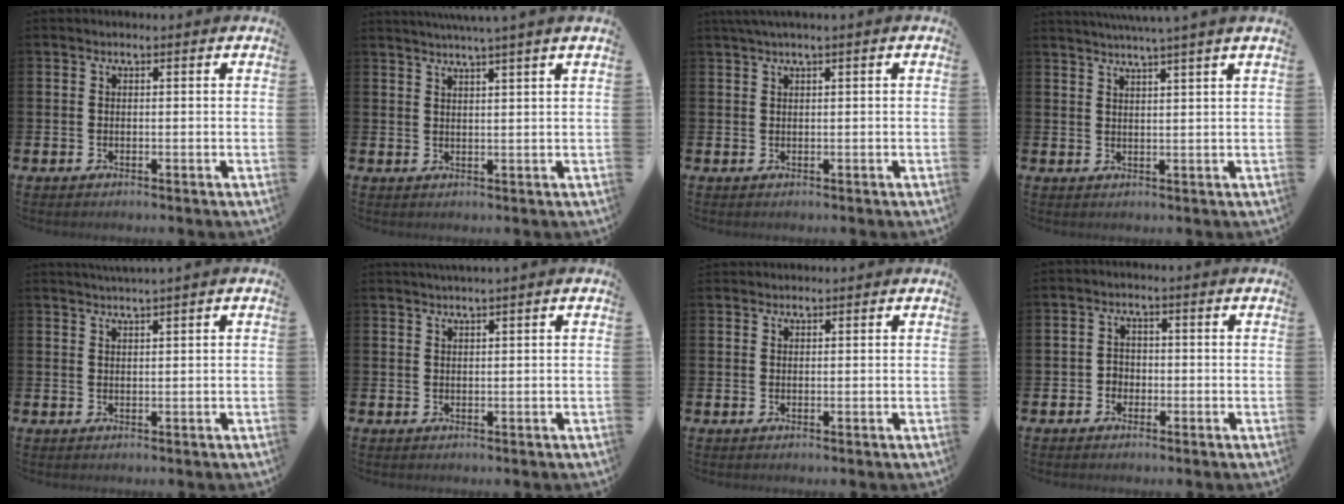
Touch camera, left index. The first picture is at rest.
{"total": 2.8, "force": [2.5, -1.0, 0.6], "torque": [-0.021, -0.007, 0.047]}
{"total": 1.3, "force": [0.9, -0.2, 1.0], "torque": [-0.019, 0.001, 0.016]}
{"total": 3.2, "force": [2.9, -1.3, 0.6], "torque": [-0.021, -0.011, 0.053]}
{"total": 1.6, "force": [1.5, -0.5, 0.3], "torque": [-0.011, -0.001, 0.030]}
{"total": 1.2, "force": [1.1, -0.4, 0.3], "torque": [-0.011, 0.001, 0.022]}
{"total": 1.1, "force": [1.1, 0.2, -0.1], "torque": [0.008, -0.001, 0.020]}
{"total": 1.8, "force": [-0.8, 1.6, 0.3], "torque": [-0.010, 0.005, -0.019]}